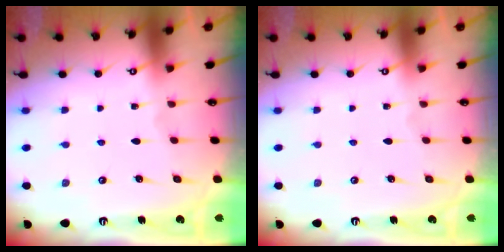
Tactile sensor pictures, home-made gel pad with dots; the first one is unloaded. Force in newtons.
{"total": 0.0}